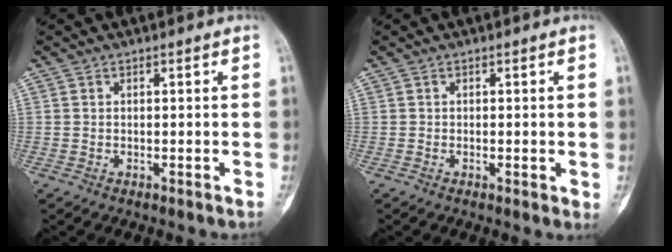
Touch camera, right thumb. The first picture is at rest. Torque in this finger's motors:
{"motor_torque": [-0.19, -0.06, -0.24, -0.01, -0.01]}